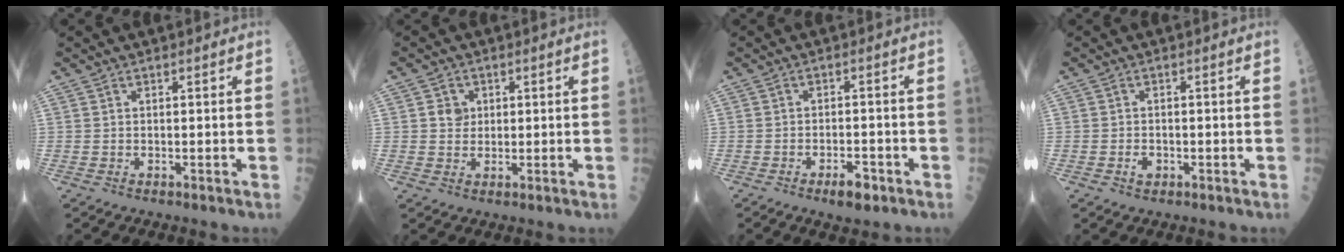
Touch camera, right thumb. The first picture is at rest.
{"total": 3.2, "force": [0.8, 2.9, 1.3], "torque": [-0.002, -0.001, 0.013]}
{"total": 4.2, "force": [-2.4, 1.7, 3.0], "torque": [-0.036, 0.011, -0.034]}
{"total": 1.6, "force": [-0.7, 1.2, 0.9], "torque": [-0.005, 0.005, -0.009]}